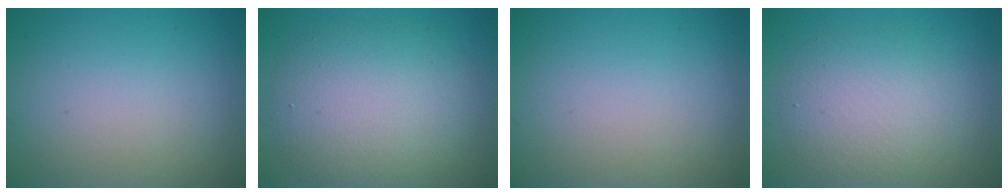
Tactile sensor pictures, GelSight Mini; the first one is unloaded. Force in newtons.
{"total": 7.1, "press": 7.1, "slide": 0.6}
{"total": 0.0}
{"total": 4.8, "press": 4.8, "slide": 0.5}